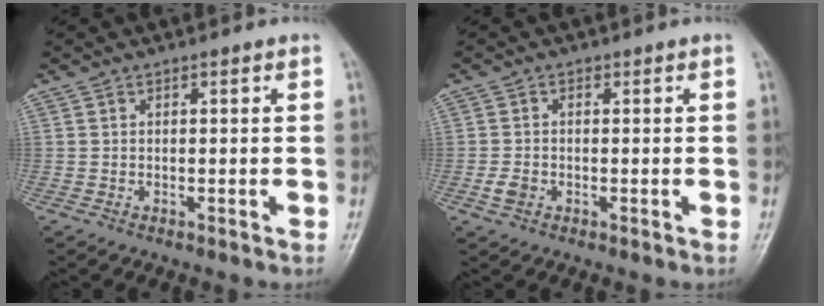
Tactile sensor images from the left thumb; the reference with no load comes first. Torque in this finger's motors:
{"motor_torque": [-0.14, 0.50, 0.43, 0.09, -0.02]}